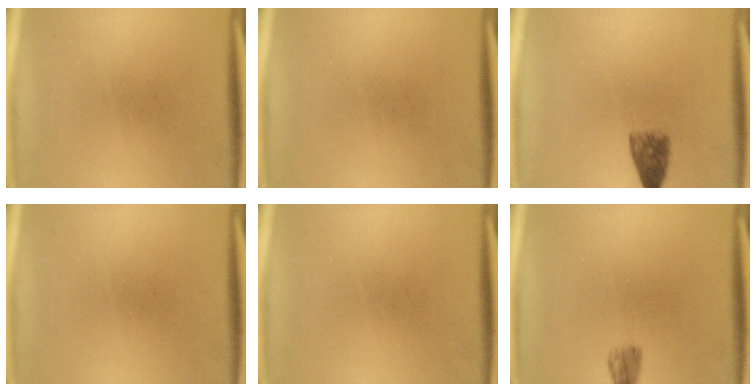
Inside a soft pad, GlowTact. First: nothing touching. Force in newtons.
{"total": 0.0}
{"total": 3.8}
{"total": 0.0}
{"total": 0.0}
{"total": 2.1}